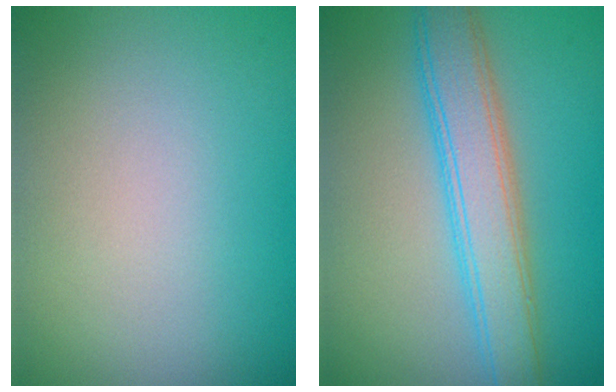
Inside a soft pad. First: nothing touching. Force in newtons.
{"total": 5.3, "press": 5.3, "slide": 0.1}